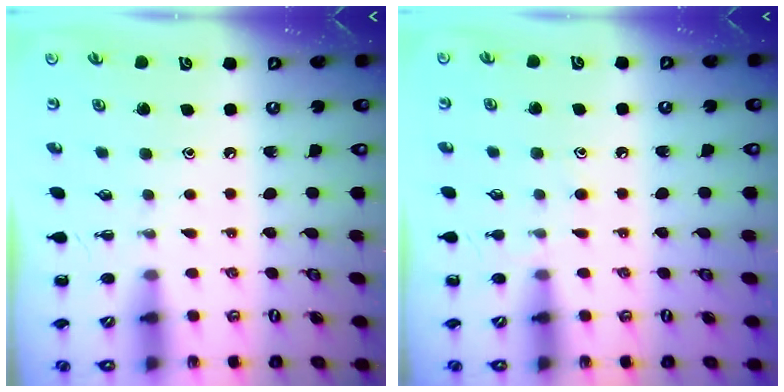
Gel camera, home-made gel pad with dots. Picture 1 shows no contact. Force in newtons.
{"total": 6.0, "press": 5.6, "slide": 2.3}